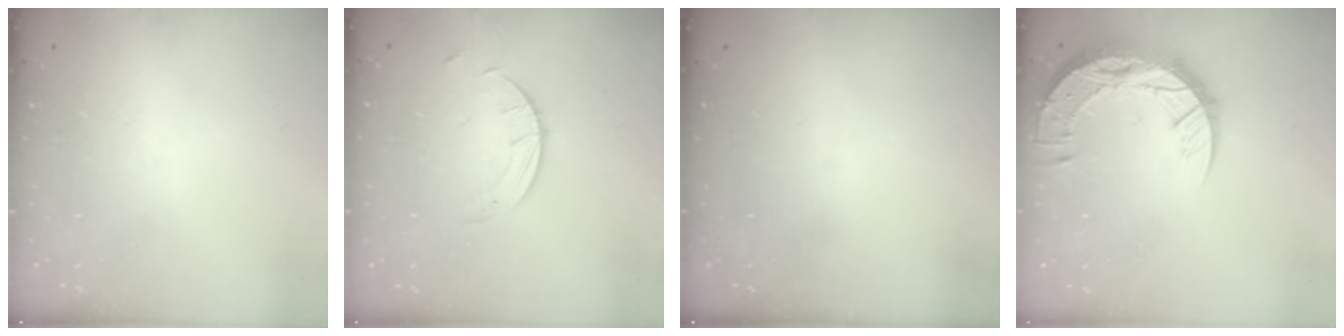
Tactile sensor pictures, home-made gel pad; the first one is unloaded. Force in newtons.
{"total": 2.6, "press": 2.6, "slide": 0.2}
{"total": 0.0}
{"total": 15.7, "press": 15.6, "slide": 1.2}